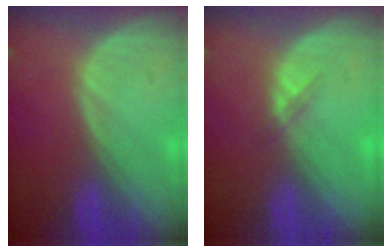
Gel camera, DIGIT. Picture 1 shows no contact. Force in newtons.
{"total": 1.3, "press": 0.9, "slide": 0.9}